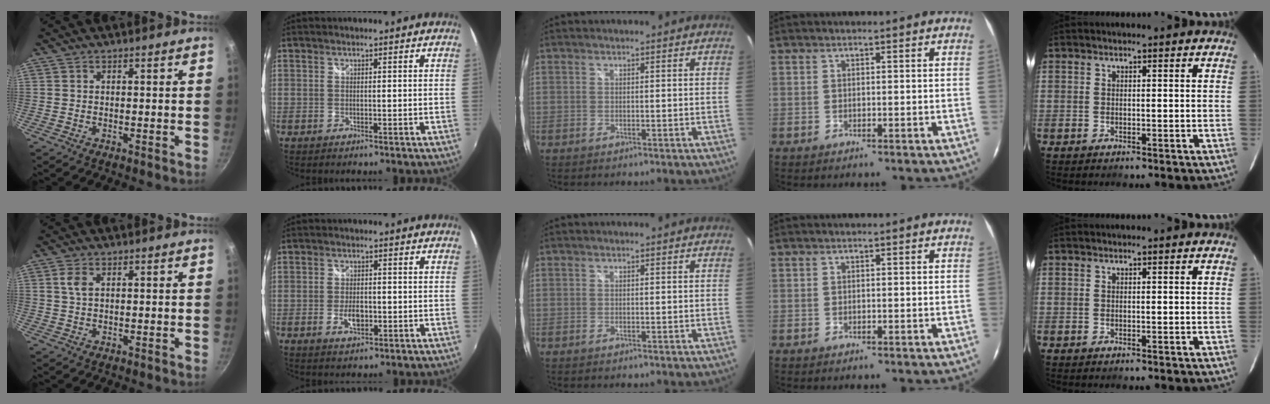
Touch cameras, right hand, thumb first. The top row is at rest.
{"thumb": {"total": 2.8, "force": [0.9, 1.6, 2.1], "torque": [-0.041, -0.002, 0.017]}, "index": {"total": 3.8, "force": [-1.2, 2.1, 3.0], "torque": [-0.059, -0.004, -0.020]}}